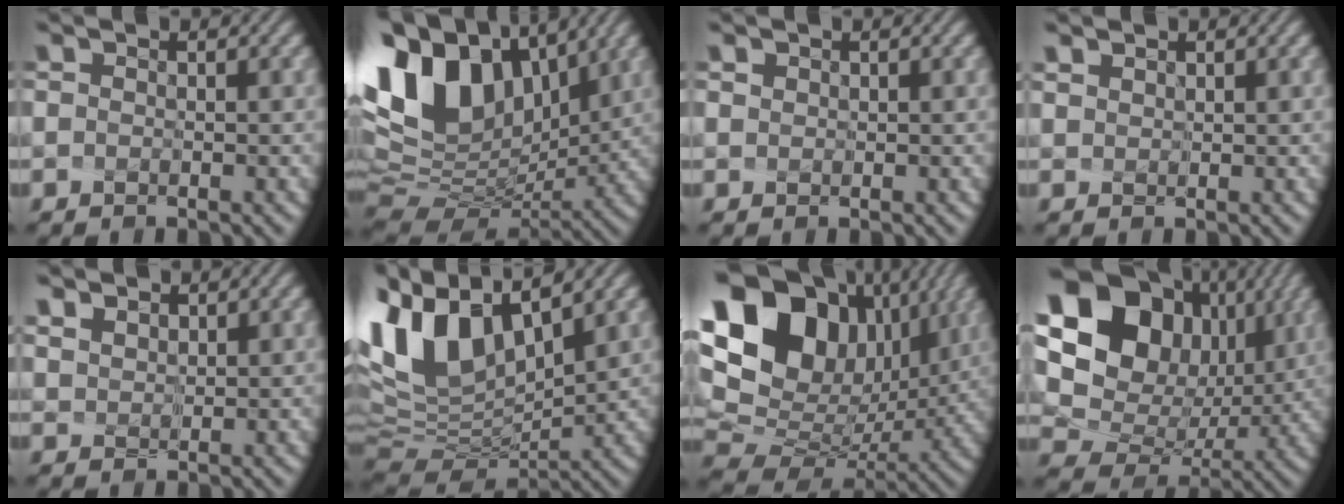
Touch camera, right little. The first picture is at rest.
{"total": 13.9, "force": [5.3, 8.7, 9.4], "torque": [-0.205, 0.018, 0.108]}
{"total": 1.2, "force": [0.7, 0.8, 0.5], "torque": [-0.015, 0.014, 0.008]}
{"total": 1.2, "force": [1.0, 0.6, 0.3], "torque": [-0.023, 0.006, 0.024]}
{"total": 3.1, "force": [2.4, 1.7, 1.1], "torque": [-0.052, 0.006, 0.058]}
{"total": 12.4, "force": [5.4, 6.5, 9.0], "torque": [-0.208, 0.016, 0.113]}
{"total": 18.8, "force": [6.5, 13.5, 11.4], "torque": [-0.239, 0.032, 0.136]}
{"total": 16.9, "force": [5.4, 13.4, 8.8], "torque": [-0.204, 0.022, 0.126]}